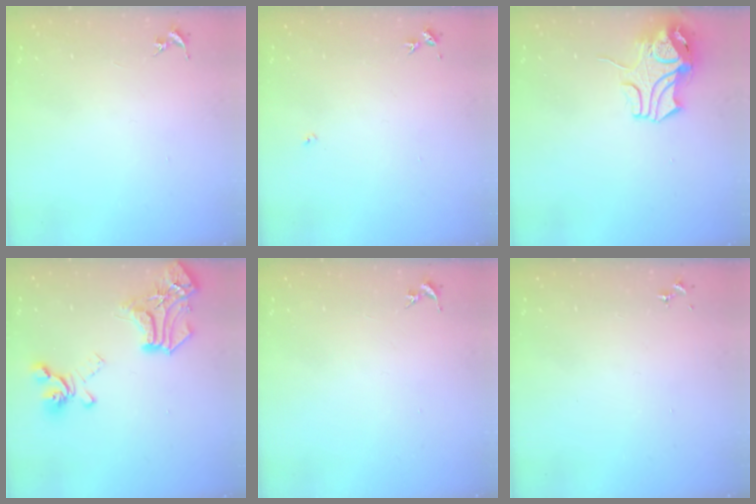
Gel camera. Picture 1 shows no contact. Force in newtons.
{"total": 3.0, "press": 3.0, "slide": 0.4}
{"total": 10.5, "press": 10.3, "slide": 1.7}
{"total": 19.7, "press": 19.7, "slide": 1.4}
{"total": 0.0}
{"total": 0.0}